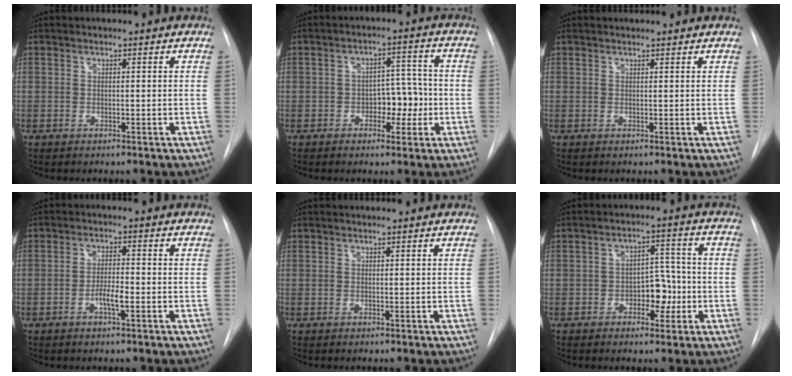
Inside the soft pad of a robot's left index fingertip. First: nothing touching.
{"total": 5.4, "force": [-1.6, 3.3, 4.0], "torque": [-0.048, 0.018, -0.022]}
{"total": 2.8, "force": [2.7, 0.2, 0.7], "torque": [-0.010, 0.021, 0.032]}
{"total": 3.0, "force": [-1.3, 0.5, 2.7], "torque": [-0.049, 0.002, -0.024]}
{"total": 1.2, "force": [1.1, 0.0, 0.3], "torque": [-0.009, 0.016, 0.015]}
{"total": 5.5, "force": [-1.8, 3.2, 4.0], "torque": [-0.051, 0.015, -0.025]}